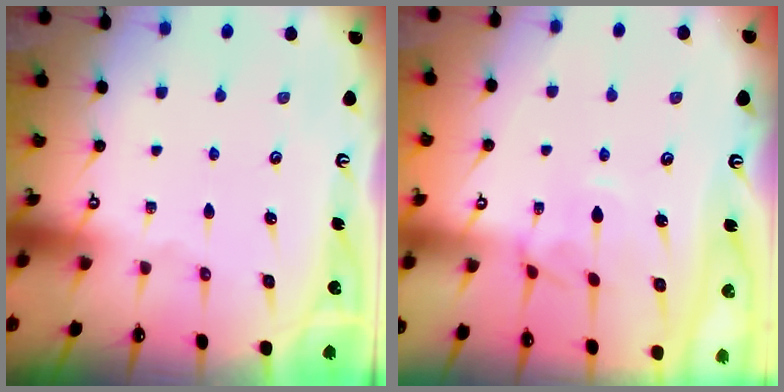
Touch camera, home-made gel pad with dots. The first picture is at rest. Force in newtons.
{"total": 3.4, "press": 3.4, "slide": 0.4}